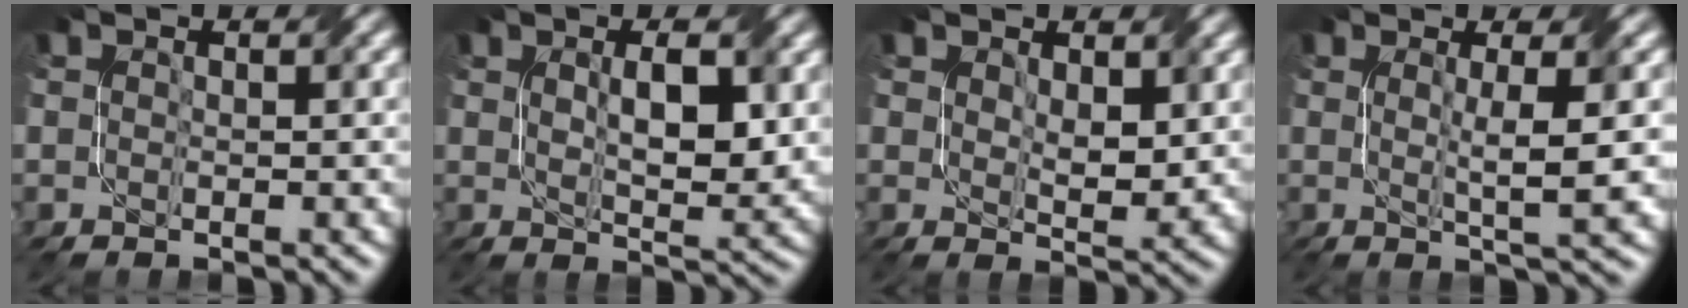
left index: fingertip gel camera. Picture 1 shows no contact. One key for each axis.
{"total": 5.2, "fx": 1.3, "fy": 1.7, "fz": 4.8, "tx": -0.083, "ty": -0.004, "tz": 0.026}
{"total": 3.4, "fx": 1.3, "fy": 1.8, "fz": 2.6, "tx": -0.052, "ty": -0.009, "tz": 0.026}
{"total": 4.2, "fx": 0.4, "fy": 0.5, "fz": 4.1, "tx": -0.067, "ty": 0.000, "tz": 0.007}